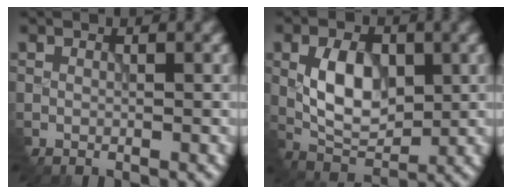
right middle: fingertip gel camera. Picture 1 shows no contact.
{"total": 5.7, "force": [-0.2, 3.5, 4.4], "torque": [-0.086, 0.000, 0.002]}